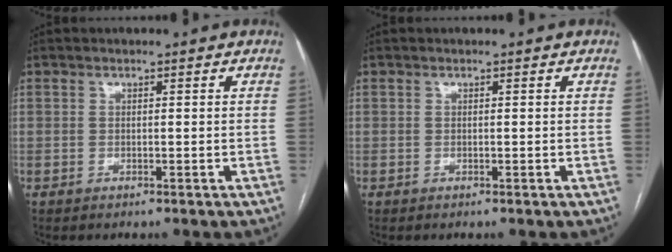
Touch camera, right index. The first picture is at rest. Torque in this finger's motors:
{"motor_torque": [0.00, 0.00, 0.00, 0.00]}